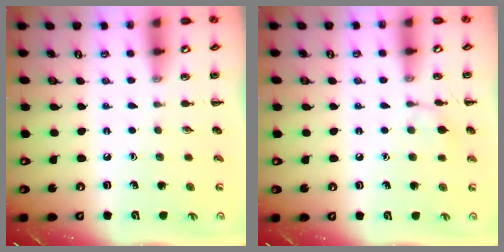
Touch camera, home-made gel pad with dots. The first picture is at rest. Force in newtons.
{"total": 7.0, "press": 6.8, "slide": 1.5}